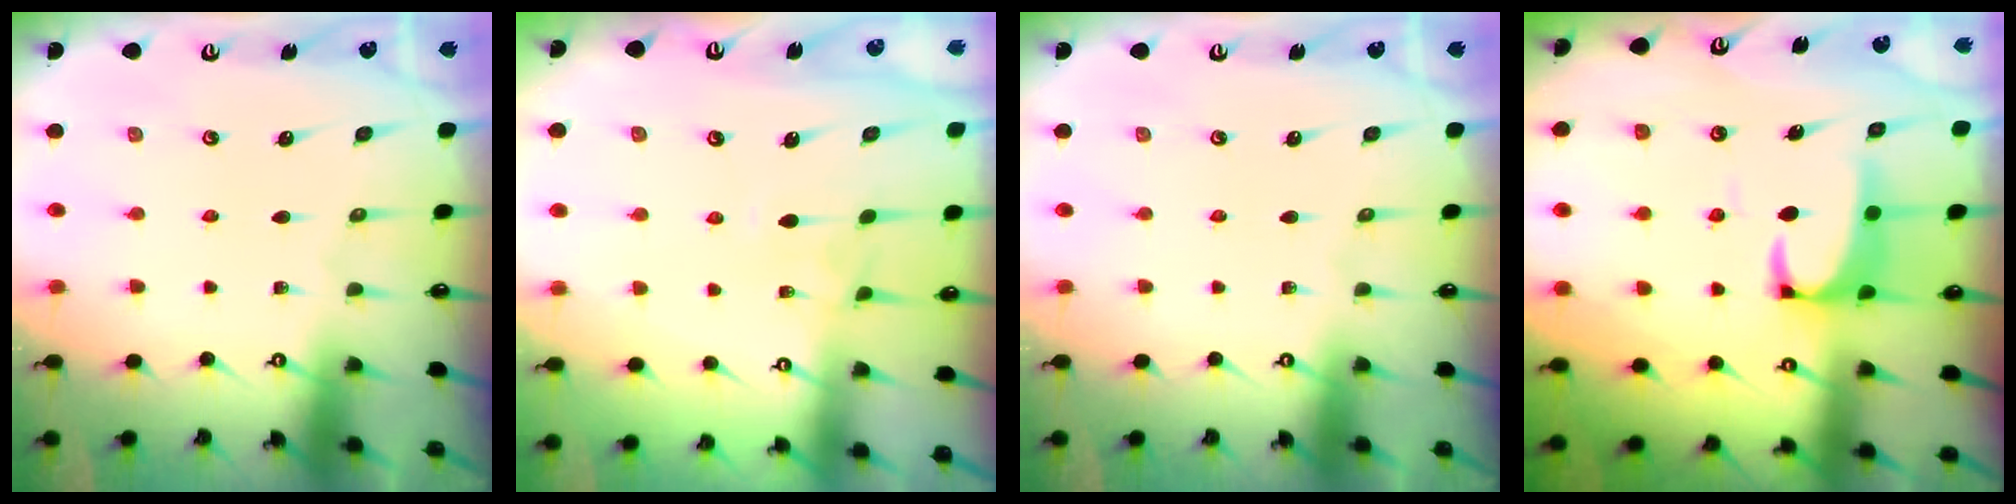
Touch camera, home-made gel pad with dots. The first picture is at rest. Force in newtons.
{"total": 2.2, "press": 2.2, "slide": 0.5}
{"total": 0.0}
{"total": 2.4, "press": 2.2, "slide": 1.0}